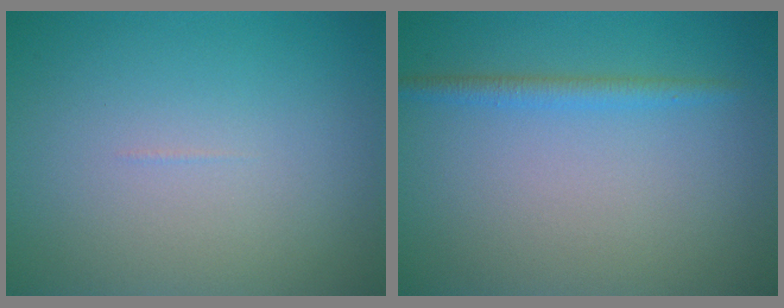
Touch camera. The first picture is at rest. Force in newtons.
{"total": 1.6, "press": 1.6, "slide": 0.1}